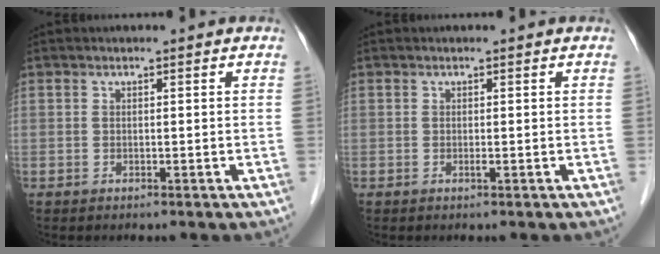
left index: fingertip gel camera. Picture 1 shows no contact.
{"total": 0.0}